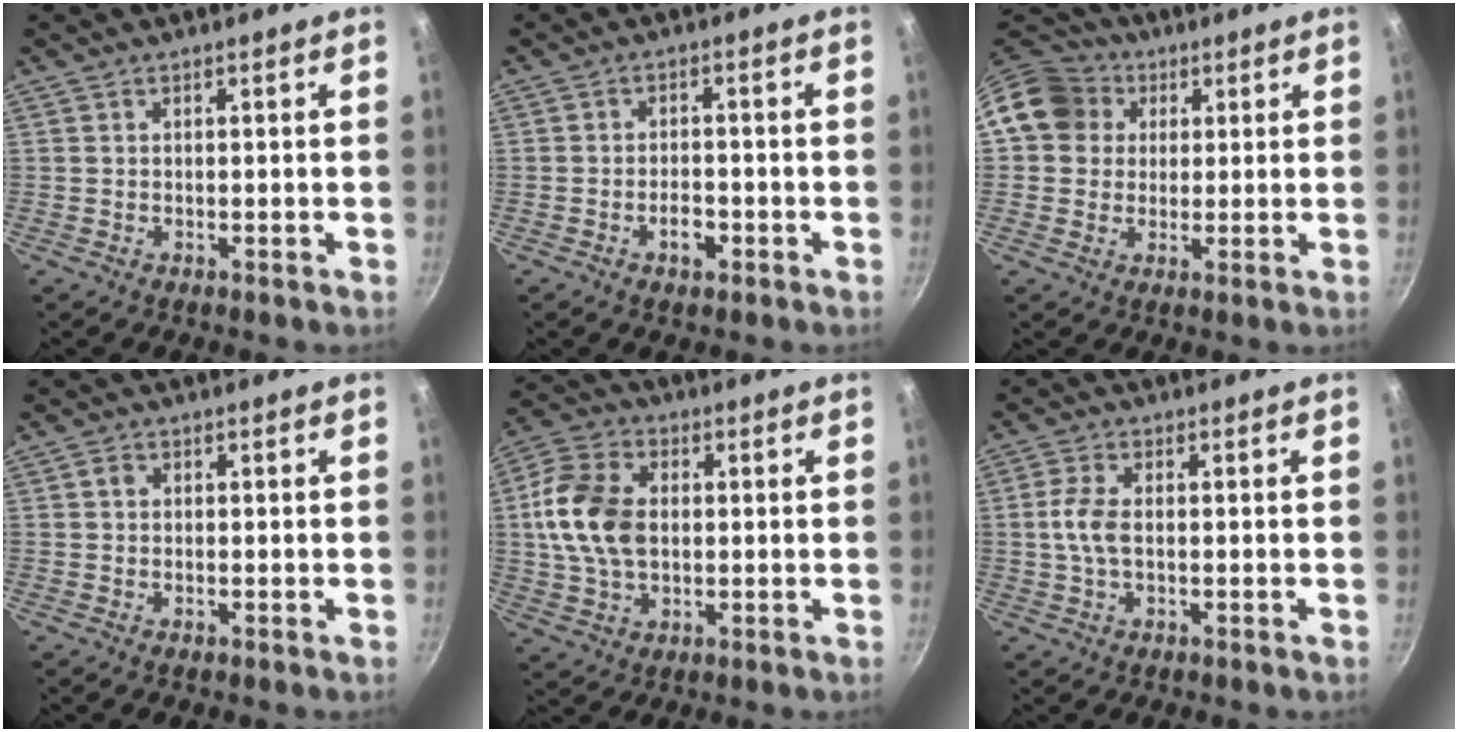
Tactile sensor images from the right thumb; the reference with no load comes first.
{"total": 3.8, "force": [-1.8, 2.1, 2.6], "torque": [-0.029, 0.014, -0.029]}
{"total": 11.2, "force": [2.9, 10.0, 4.0], "torque": [-0.051, 0.020, 0.035]}
{"total": 1.4, "force": [-0.2, 1.1, 0.8], "torque": [-0.015, 0.005, -0.007]}
{"total": 13.7, "force": [0.8, 9.3, 10.0], "torque": [-0.180, 0.013, 0.005]}
{"total": 4.8, "force": [-0.2, 2.5, 4.1], "torque": [-0.093, 0.010, -0.010]}